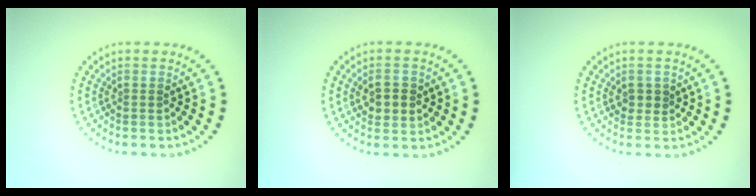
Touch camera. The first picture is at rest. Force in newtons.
{"total": 2.6, "press": 2.6, "slide": 0.4}
{"total": 1.5, "press": 1.3, "slide": 0.7}